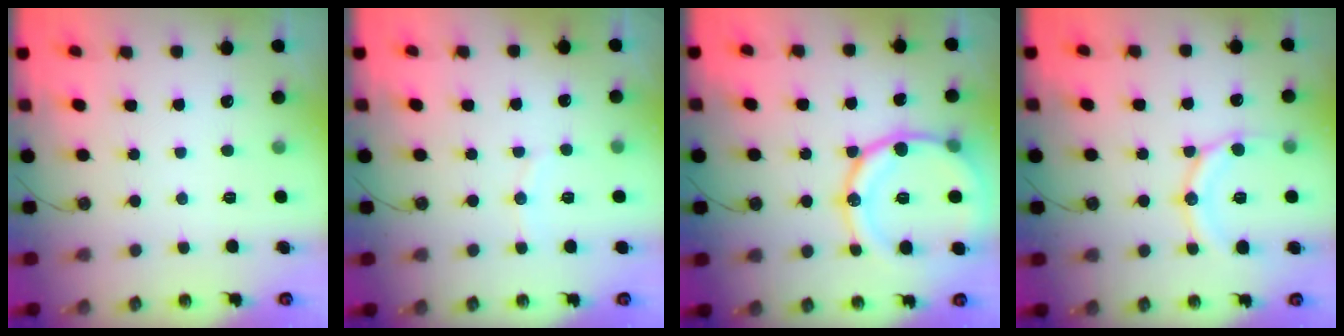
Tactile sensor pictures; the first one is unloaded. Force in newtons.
{"total": 4.5, "press": 4.4, "slide": 0.9}
{"total": 19.6, "press": 19.3, "slide": 3.3}
{"total": 12.0, "press": 12.0, "slide": 1.1}